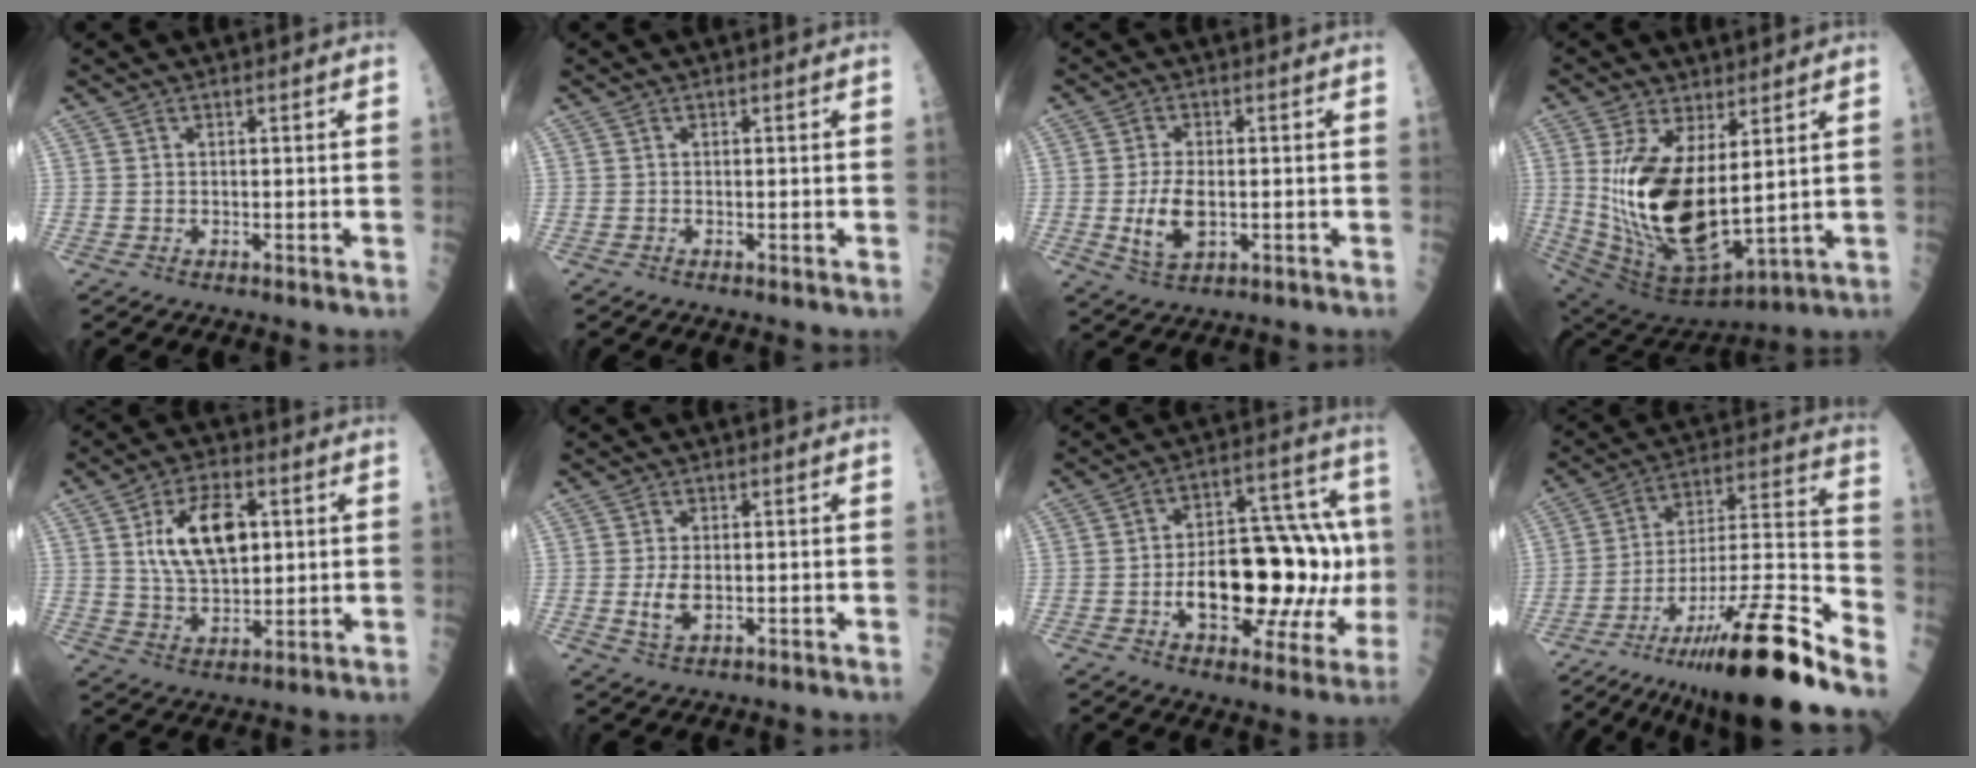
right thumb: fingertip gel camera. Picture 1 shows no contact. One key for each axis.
{"total": 0.0}
{"total": 6.9, "fx": -1.1, "fy": 3.5, "fz": 5.9, "tx": -0.110, "ty": -0.003, "tz": -0.014}
{"total": 20.9, "fx": 2.9, "fy": 9.3, "fz": 18.5, "tx": -0.368, "ty": -0.042, "tz": 0.078}
{"total": 13.3, "fx": 3.1, "fy": 7.1, "fz": 10.8, "tx": -0.171, "ty": -0.006, "tz": 0.060}
{"total": 3.8, "fx": -0.5, "fy": 1.9, "fz": 3.2, "tx": -0.062, "ty": -0.005, "tz": -0.006}
{"total": 24.5, "fx": -2.3, "fy": 12.2, "fz": 21.2, "tx": -0.282, "ty": 0.036, "tz": -0.020}
{"total": 27.5, "fx": -18.8, "fy": 3.3, "fz": 19.9, "tx": -0.294, "ty": 0.062, "tz": -0.313}